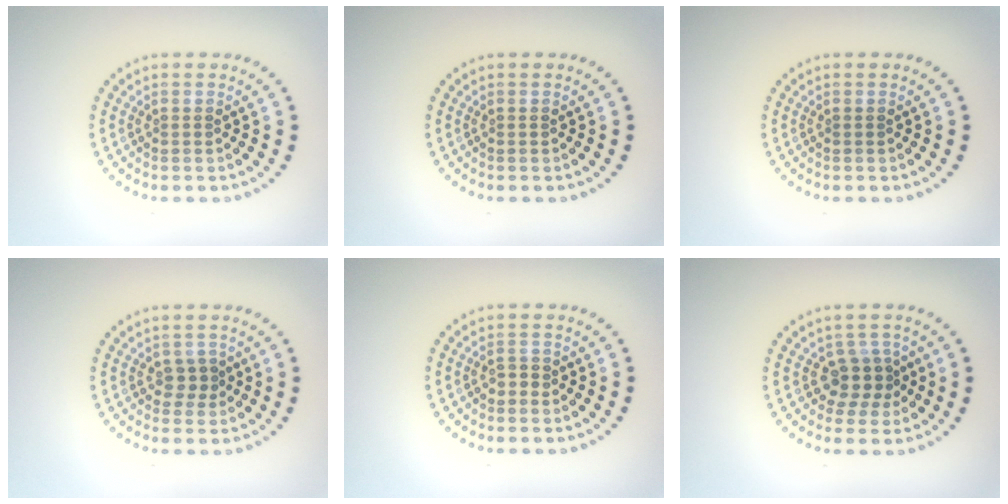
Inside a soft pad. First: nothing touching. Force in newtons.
{"total": 0.0}
{"total": 0.0}
{"total": 1.5, "press": 1.4, "slide": 0.5}
{"total": 1.0, "press": 0.9, "slide": 0.3}
{"total": 2.7, "press": 2.1, "slide": 1.7}